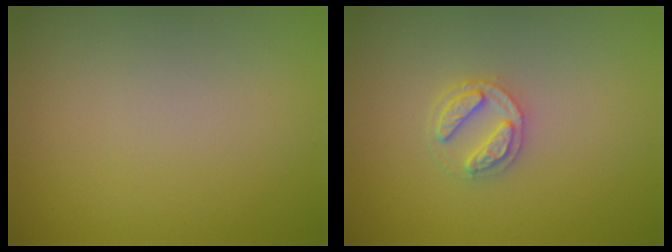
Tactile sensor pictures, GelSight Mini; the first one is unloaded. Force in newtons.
{"total": 2.4, "press": 2.4, "slide": 0.4}